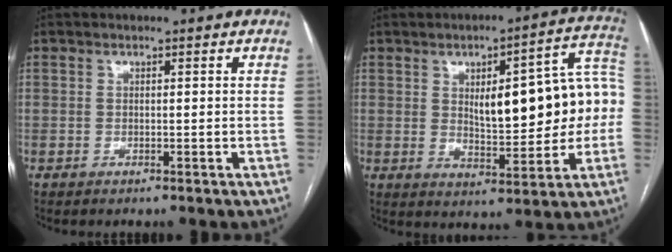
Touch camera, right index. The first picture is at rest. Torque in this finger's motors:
{"motor_torque": [0.72, 0.27, 0.31, 0.12]}